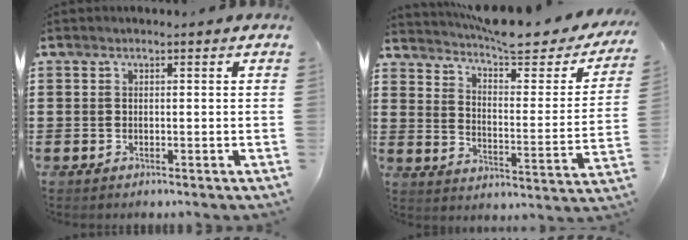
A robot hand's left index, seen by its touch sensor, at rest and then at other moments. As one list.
[{"total": 7.0, "force": [6.2, 0.9, 3.1], "torque": [-0.074, -0.043, 0.102]}]